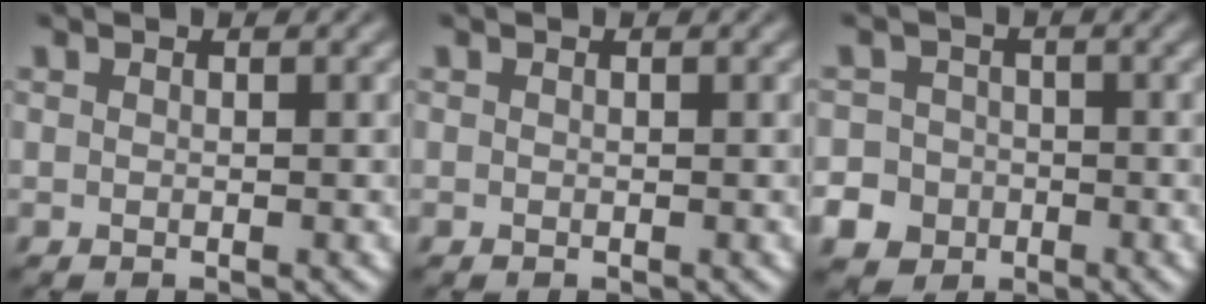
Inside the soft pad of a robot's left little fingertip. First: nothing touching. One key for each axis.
{"total": 0.0}
{"total": 7.5, "fx": -3.9, "fy": 6.3, "fz": 1.3, "tx": -0.029, "ty": -0.020, "tz": -0.084}